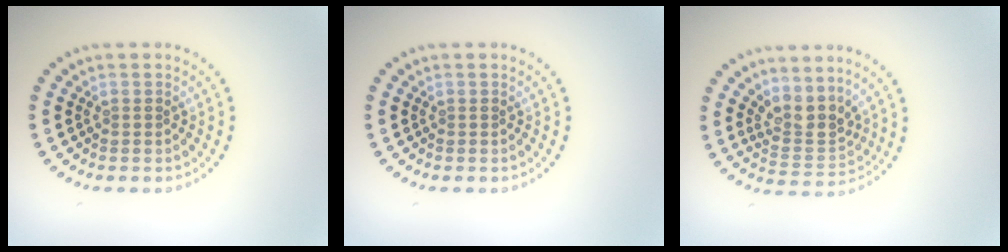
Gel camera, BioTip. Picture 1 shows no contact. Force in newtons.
{"total": 0.0}
{"total": 3.2, "press": 2.5, "slide": 2.0}